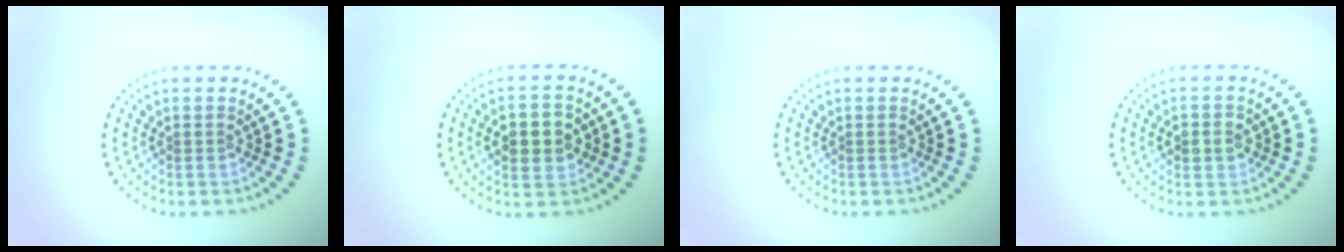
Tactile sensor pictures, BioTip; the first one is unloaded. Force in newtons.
{"total": 4.4, "press": 4.4, "slide": 0.2}
{"total": 0.0}
{"total": 2.1, "press": 2.0, "slide": 0.4}